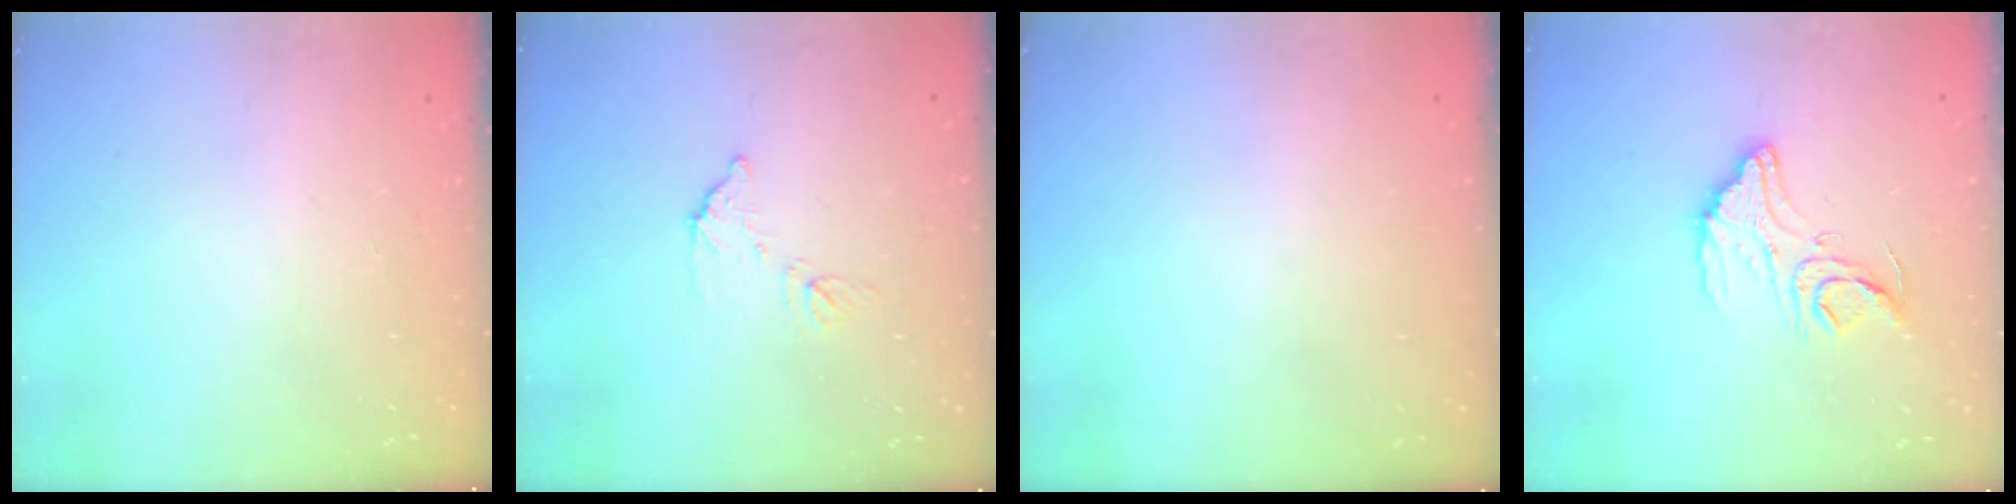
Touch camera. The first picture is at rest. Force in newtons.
{"total": 7.2, "press": 7.1, "slide": 0.4}
{"total": 3.0, "press": 3.0, "slide": 0.1}
{"total": 13.5, "press": 13.4, "slide": 1.0}